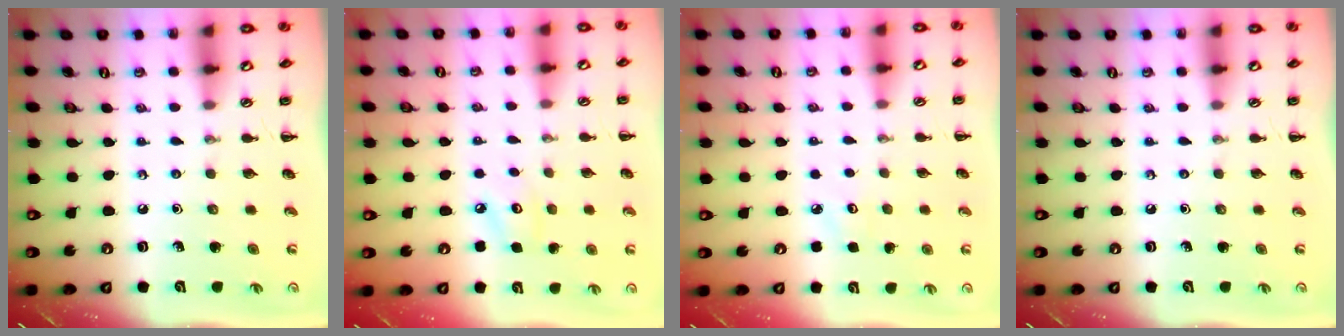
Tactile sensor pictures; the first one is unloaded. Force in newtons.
{"total": 4.1, "press": 4.1, "slide": 0.6}
{"total": 3.6, "press": 3.5, "slide": 0.8}
{"total": 0.0}